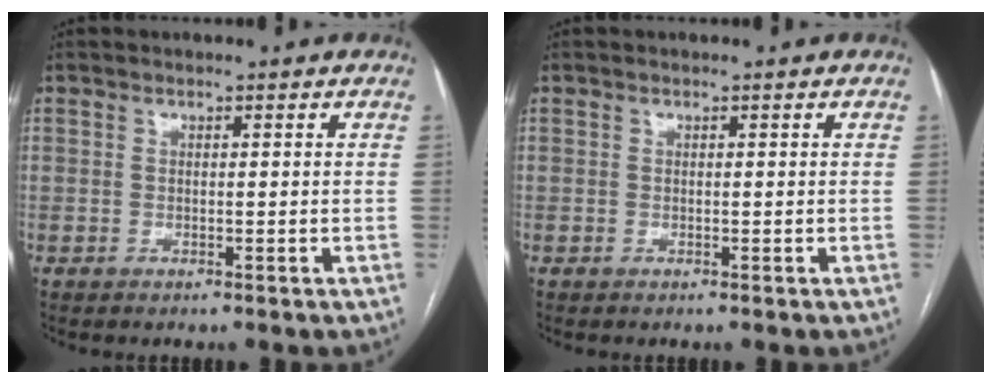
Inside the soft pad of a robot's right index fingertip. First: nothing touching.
{"total": 0.0}